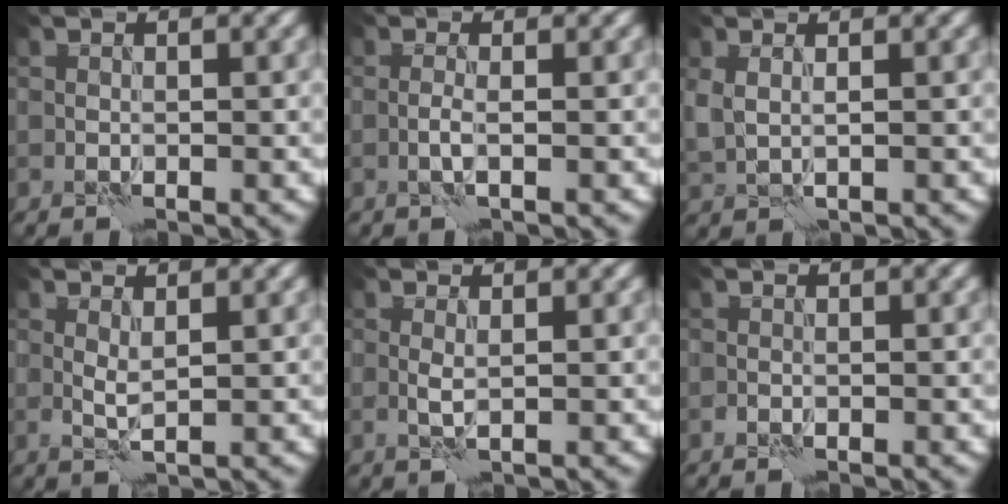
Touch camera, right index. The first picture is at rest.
{"total": 1.0, "force": [-0.2, 0.0, 1.0], "torque": [-0.020, 0.002, -0.008]}
{"total": 1.8, "force": [0.5, 0.9, 1.4], "torque": [-0.038, 0.000, 0.013]}
{"total": 1.3, "force": [0.5, 0.3, 1.2], "torque": [-0.028, -0.001, 0.010]}
{"total": 0.9, "force": [0.4, -0.1, 0.8], "torque": [-0.017, -0.001, 0.008]}
{"total": 0.7, "force": [-0.5, 0.3, 0.4], "torque": [-0.008, 0.002, -0.009]}